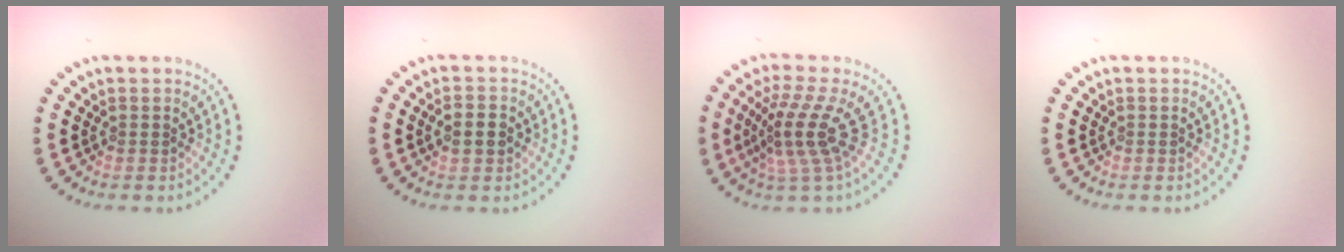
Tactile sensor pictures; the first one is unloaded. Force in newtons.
{"total": 2.3, "press": 2.3, "slide": 0.2}
{"total": 4.1, "press": 2.9, "slide": 2.9}
{"total": 0.0}